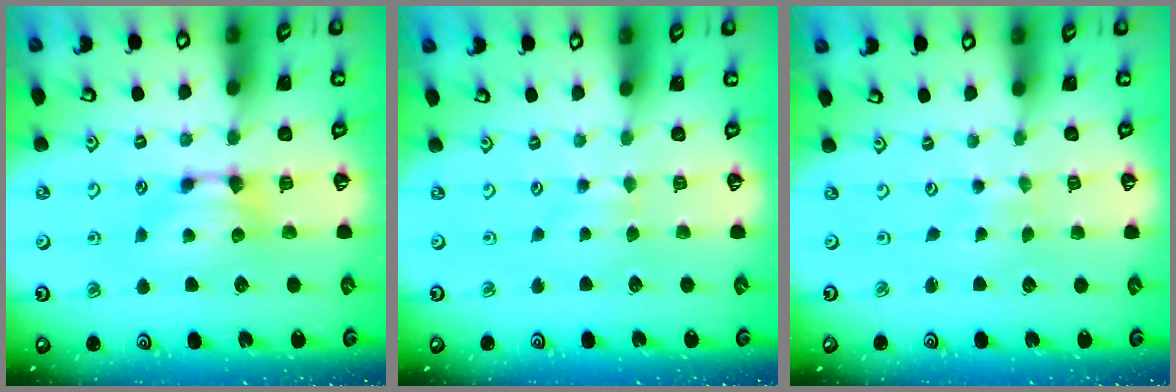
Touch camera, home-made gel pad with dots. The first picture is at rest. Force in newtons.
{"total": 2.8, "press": 2.8, "slide": 0.4}
{"total": 5.4, "press": 5.4, "slide": 0.2}